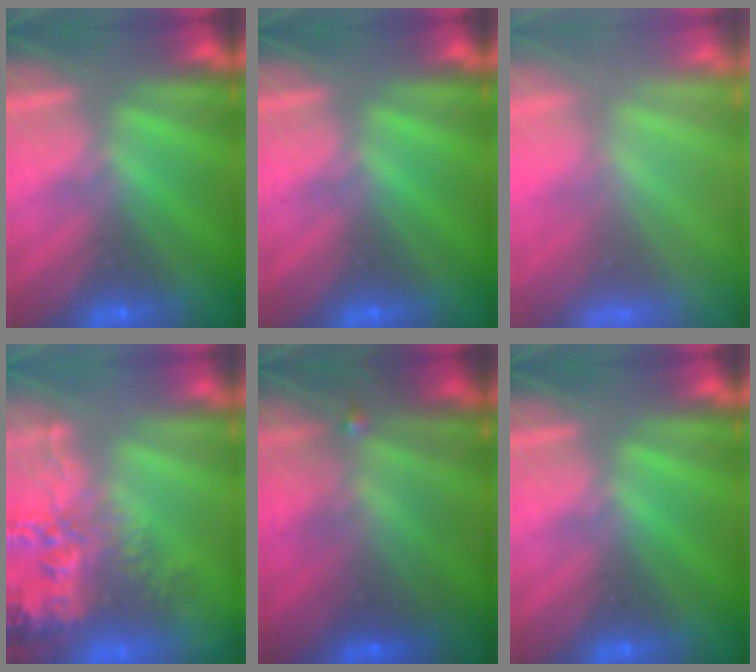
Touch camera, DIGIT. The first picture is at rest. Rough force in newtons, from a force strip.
{"total": 0.0}
{"total": 7.3}
{"total": 7.7}
{"total": 7.0}
{"total": 0.0}